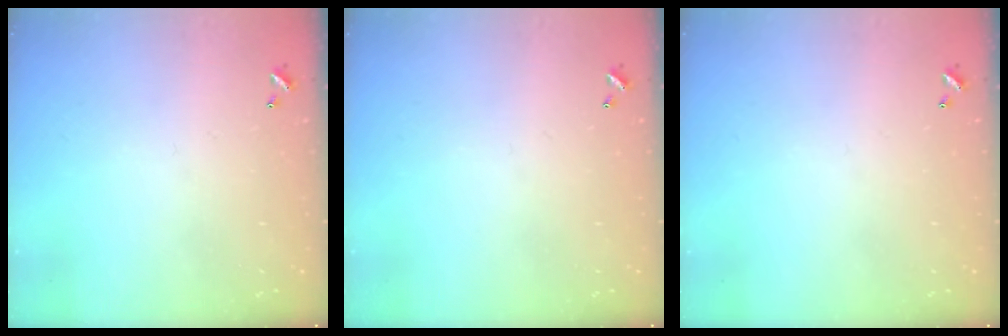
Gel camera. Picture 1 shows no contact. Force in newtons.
{"total": 0.0}
{"total": 0.0}